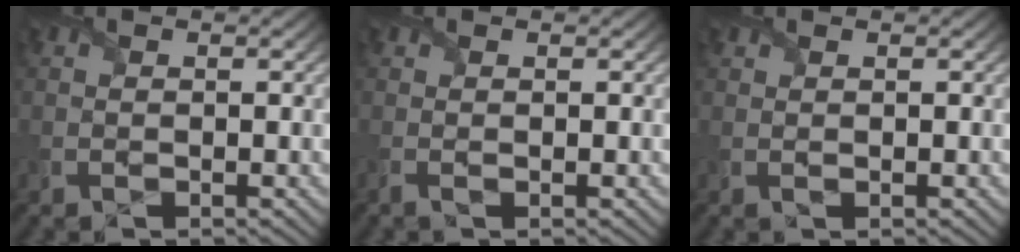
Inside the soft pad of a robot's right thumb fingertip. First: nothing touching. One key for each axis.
{"total": 0.6, "fx": 0.0, "fy": 0.1, "fz": 0.5, "tx": -0.018, "ty": 0.001, "tz": -0.003}
{"total": 0.8, "fx": 0.7, "fy": 0.1, "fz": 0.2, "tx": -0.006, "ty": 0.004, "tz": 0.013}